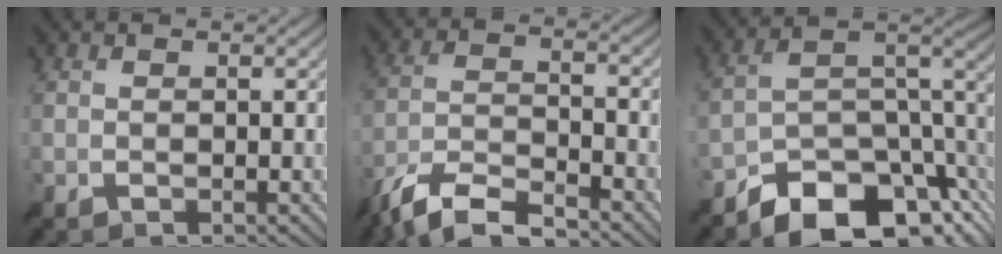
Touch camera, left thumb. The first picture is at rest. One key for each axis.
{"total": 9.5, "fx": -7.6, "fy": 2.3, "fz": 5.3, "tx": -0.116, "ty": -0.007, "tz": -0.156}
{"total": 12.8, "fx": -9.1, "fy": 5.4, "fz": 7.3, "tx": -0.128, "ty": 0.001, "tz": -0.158}